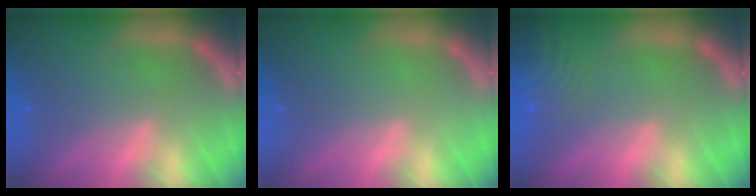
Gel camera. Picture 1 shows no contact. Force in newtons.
{"total": 0.0}
{"total": 8.0}